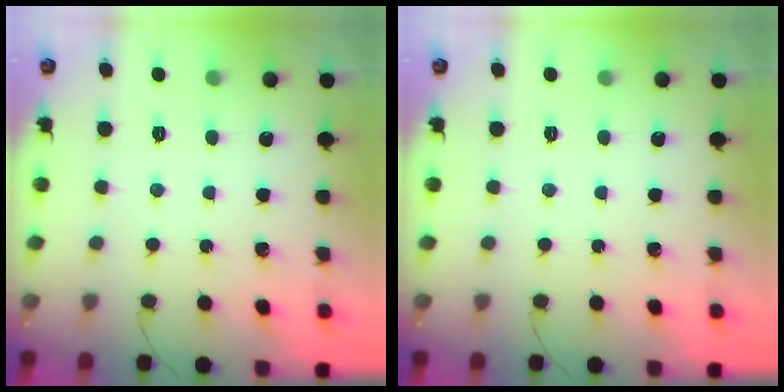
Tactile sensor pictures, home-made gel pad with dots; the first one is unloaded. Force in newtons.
{"total": 0.0}